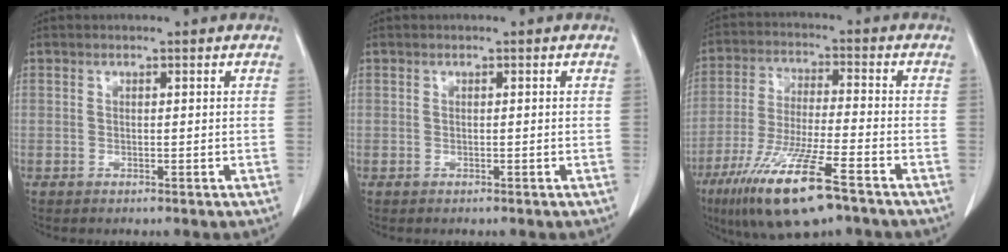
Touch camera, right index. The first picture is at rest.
{"total": 0.0}
{"total": 14.5, "force": [-8.8, 1.7, 11.4], "torque": [-0.233, -0.036, -0.158]}